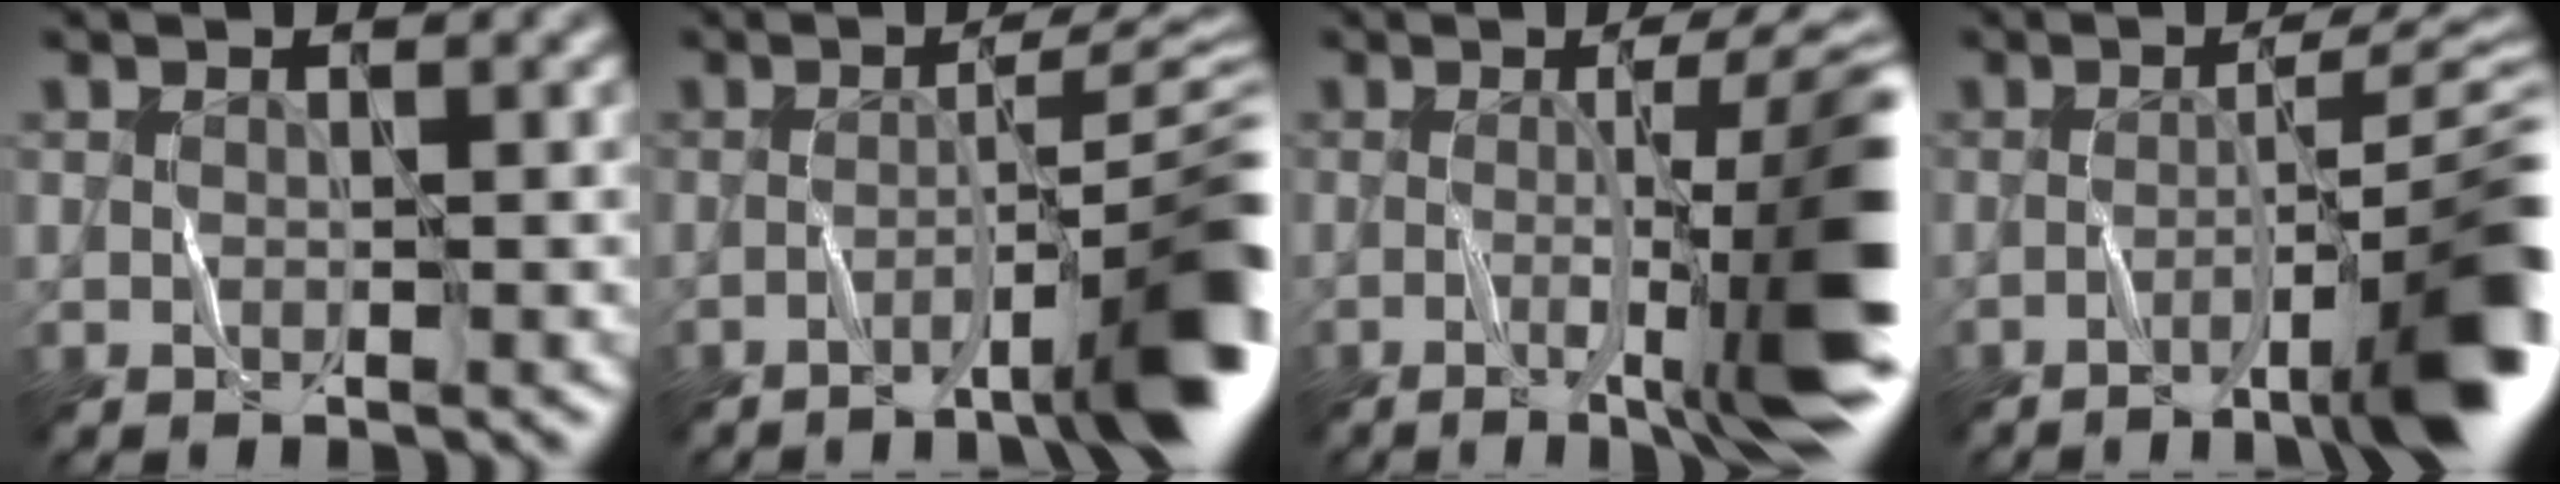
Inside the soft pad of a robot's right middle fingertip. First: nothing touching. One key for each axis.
{"total": 10.5, "fx": -4.2, "fy": 1.7, "fz": 9.4, "tx": -0.119, "ty": 0.011, "tz": -0.066}
{"total": 12.2, "fx": -2.0, "fy": 2.3, "fz": 11.8, "tx": -0.151, "ty": 0.006, "tz": -0.029}
{"total": 11.6, "fx": -4.7, "fy": 2.1, "fz": 10.4, "tx": -0.130, "ty": 0.009, "tz": -0.070}